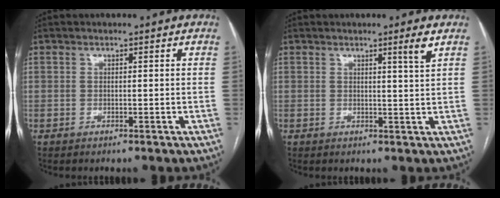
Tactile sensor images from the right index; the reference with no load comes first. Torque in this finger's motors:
{"motor_torque": [0.02, 0.03, 0.00, 0.03]}